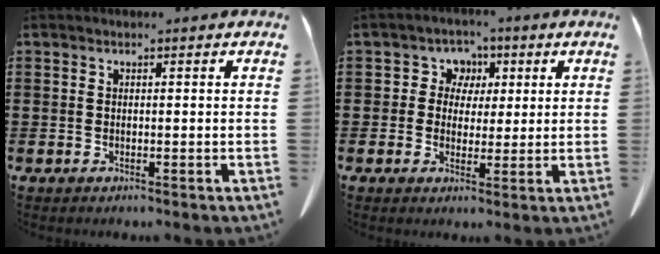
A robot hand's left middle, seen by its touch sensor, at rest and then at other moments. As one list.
[{"total": 4.2, "force": [1.1, 3.9, 0.8], "torque": [-0.032, 0.009, 0.014]}]